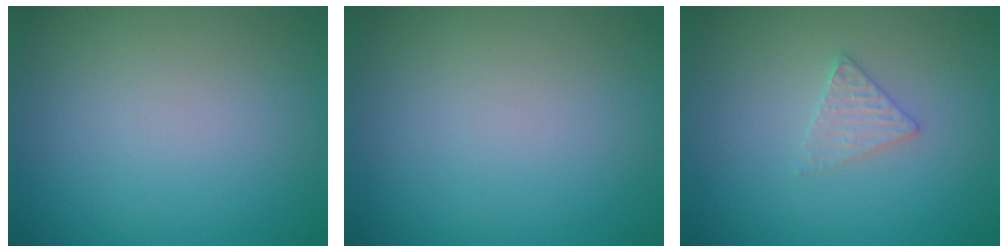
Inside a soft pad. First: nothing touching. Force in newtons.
{"total": 0.0}
{"total": 1.6, "press": 1.6, "slide": 0.2}